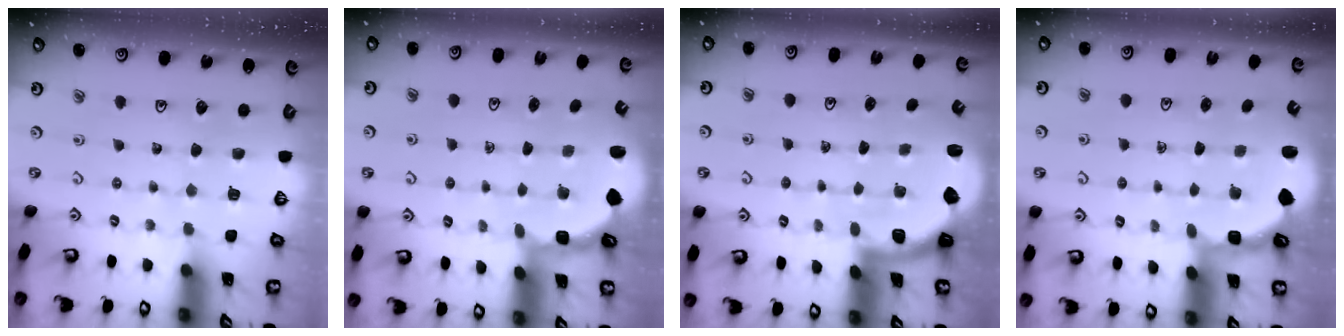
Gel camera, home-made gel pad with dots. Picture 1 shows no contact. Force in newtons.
{"total": 2.7, "press": 2.0, "slide": 1.7}
{"total": 1.9, "press": 1.8, "slide": 0.5}
{"total": 2.7, "press": 2.0, "slide": 1.7}